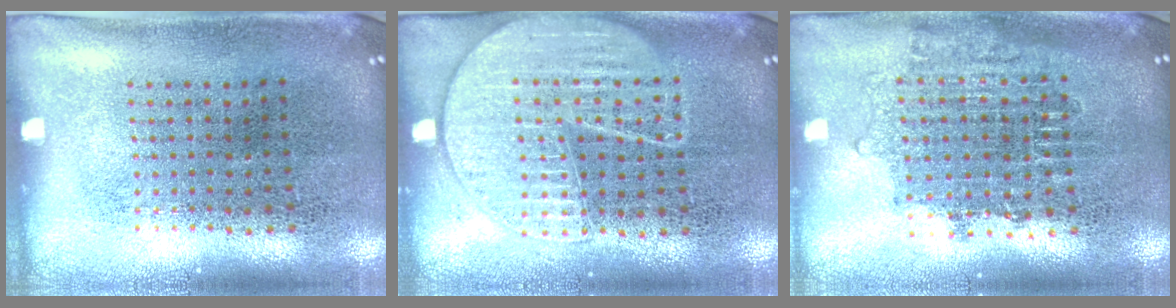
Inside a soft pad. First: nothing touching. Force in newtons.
{"total": 1.6, "press": 1.6, "slide": 0.1}
{"total": 1.6, "press": 1.3, "slide": 0.9}